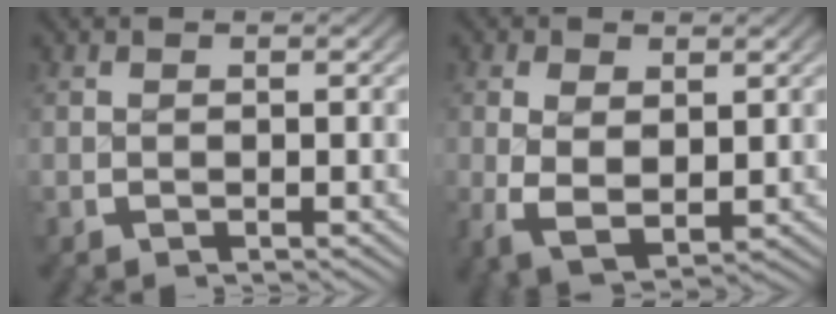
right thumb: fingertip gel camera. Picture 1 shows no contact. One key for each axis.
{"total": 4.5, "fx": -0.5, "fy": 3.1, "fz": 3.3, "tx": -0.081, "ty": -0.032, "tz": 0.007}